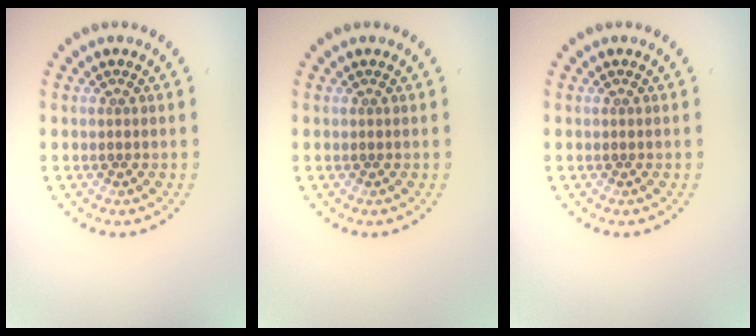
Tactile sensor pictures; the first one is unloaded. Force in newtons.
{"total": 0.0}
{"total": 0.0}